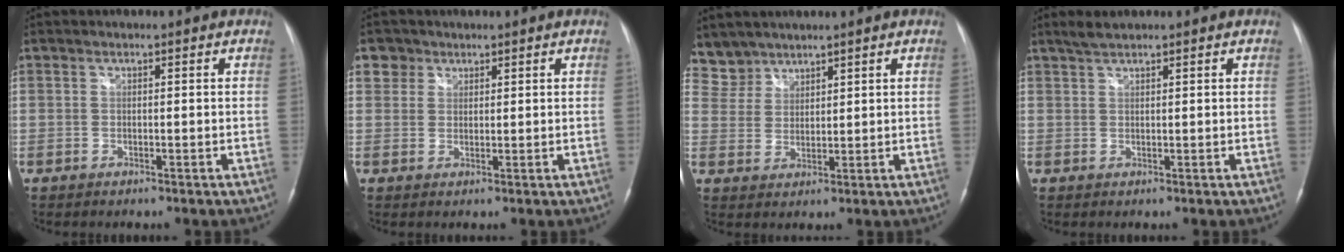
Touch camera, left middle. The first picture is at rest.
{"total": 2.9, "force": [1.6, 2.4, 0.0], "torque": [0.008, 0.009, 0.023]}
{"total": 4.8, "force": [4.3, 2.1, -0.7], "torque": [0.016, 0.008, 0.092]}
{"total": 2.0, "force": [1.8, 0.2, 0.9], "torque": [-0.024, 0.007, 0.039]}